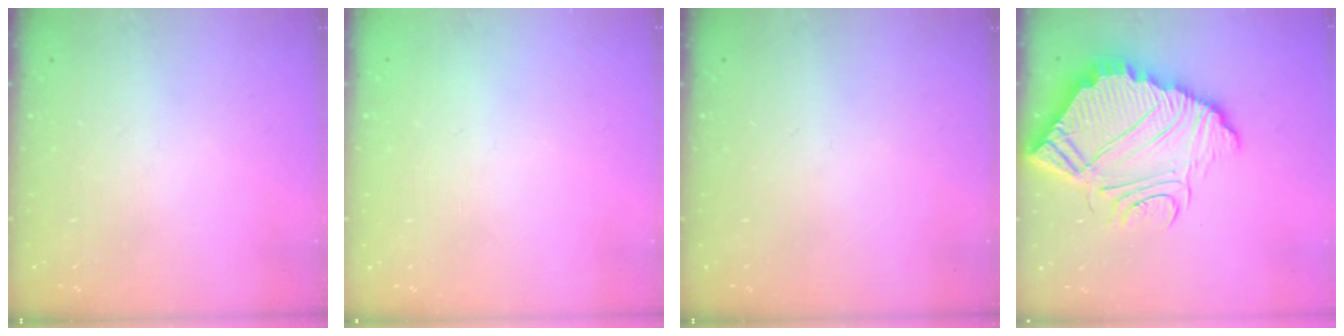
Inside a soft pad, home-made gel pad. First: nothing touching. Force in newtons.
{"total": 2.2, "press": 2.2, "slide": 0.1}
{"total": 0.0}
{"total": 15.5, "press": 15.4, "slide": 1.1}